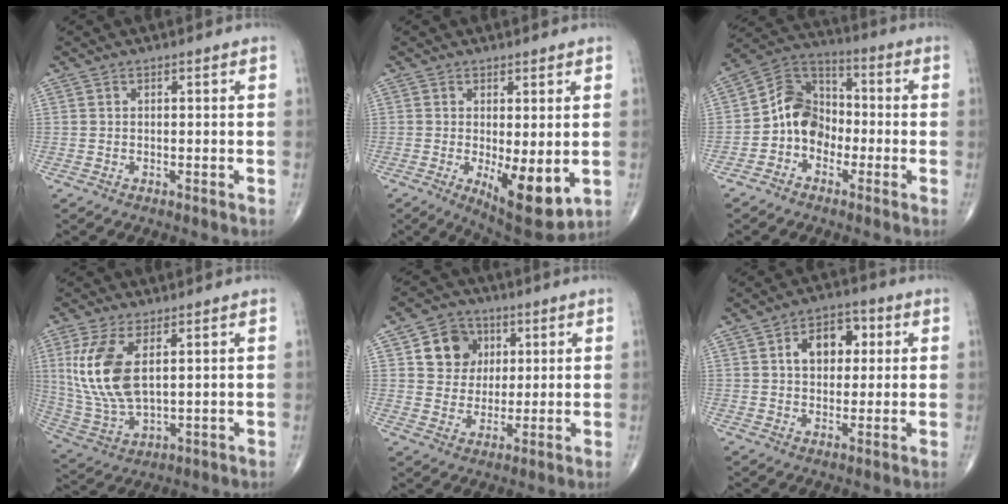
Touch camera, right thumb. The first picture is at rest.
{"total": 9.9, "force": [-1.7, 3.5, 9.1], "torque": [-0.130, -0.028, -0.013]}
{"total": 9.9, "force": [-2.6, 8.0, 5.3], "torque": [-0.067, 0.048, -0.063]}
{"total": 13.1, "force": [3.5, 6.0, 11.1], "torque": [-0.247, -0.014, 0.084]}
{"total": 9.4, "force": [3.2, 8.1, 3.7], "torque": [-0.018, -0.007, 0.053]}
{"total": 8.9, "force": [2.2, 6.0, 6.1], "torque": [-0.062, 0.010, 0.030]}